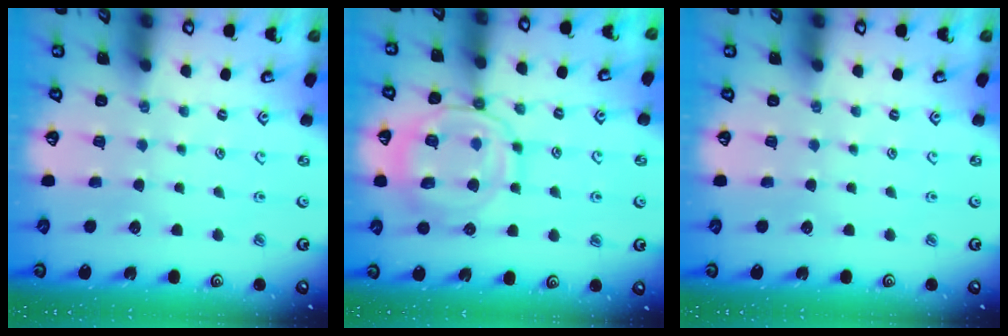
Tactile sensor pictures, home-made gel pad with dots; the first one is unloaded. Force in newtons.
{"total": 13.9, "press": 13.8, "slide": 1.5}
{"total": 0.0}